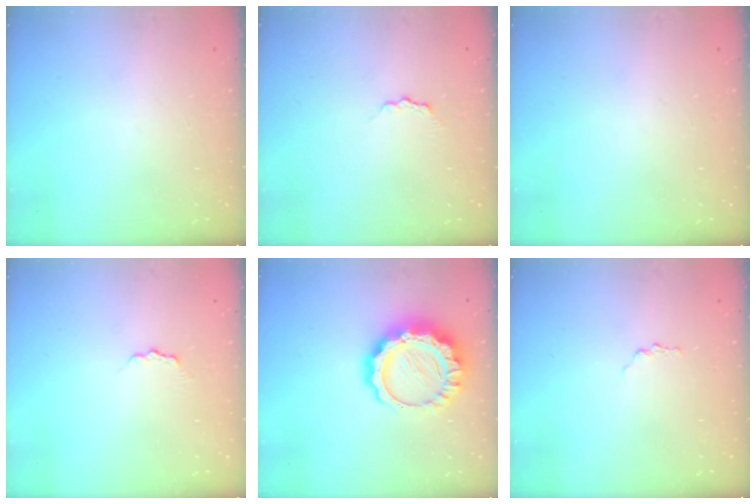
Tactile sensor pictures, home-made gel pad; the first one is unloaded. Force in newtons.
{"total": 2.9, "press": 2.9, "slide": 0.3}
{"total": 0.0}
{"total": 2.9, "press": 2.9, "slide": 0.3}
{"total": 13.5, "press": 13.4, "slide": 1.1}
{"total": 0.8, "press": 0.8, "slide": 0.1}